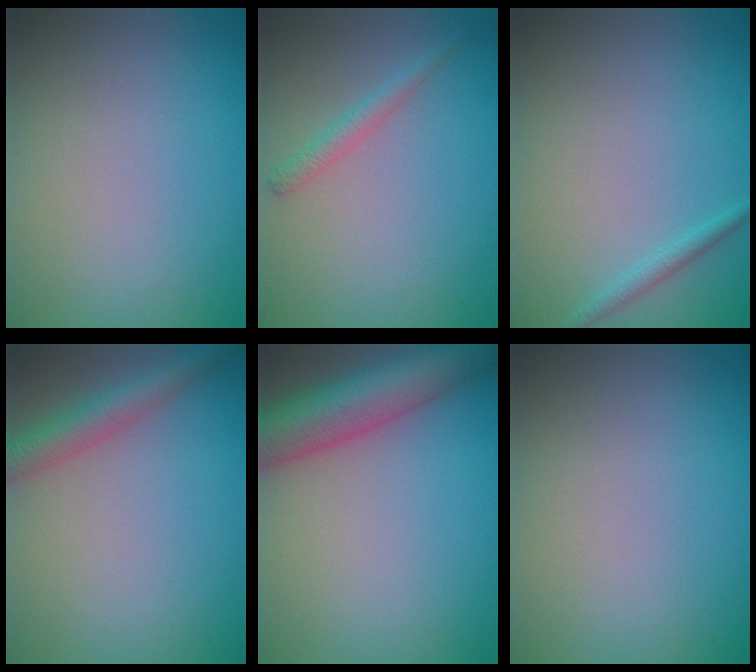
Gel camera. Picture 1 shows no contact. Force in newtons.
{"total": 1.6, "press": 1.6, "slide": 0.0}
{"total": 1.2, "press": 1.2, "slide": 0.1}
{"total": 3.6, "press": 3.6, "slide": 0.2}
{"total": 8.9, "press": 8.9, "slide": 0.4}
{"total": 0.0}